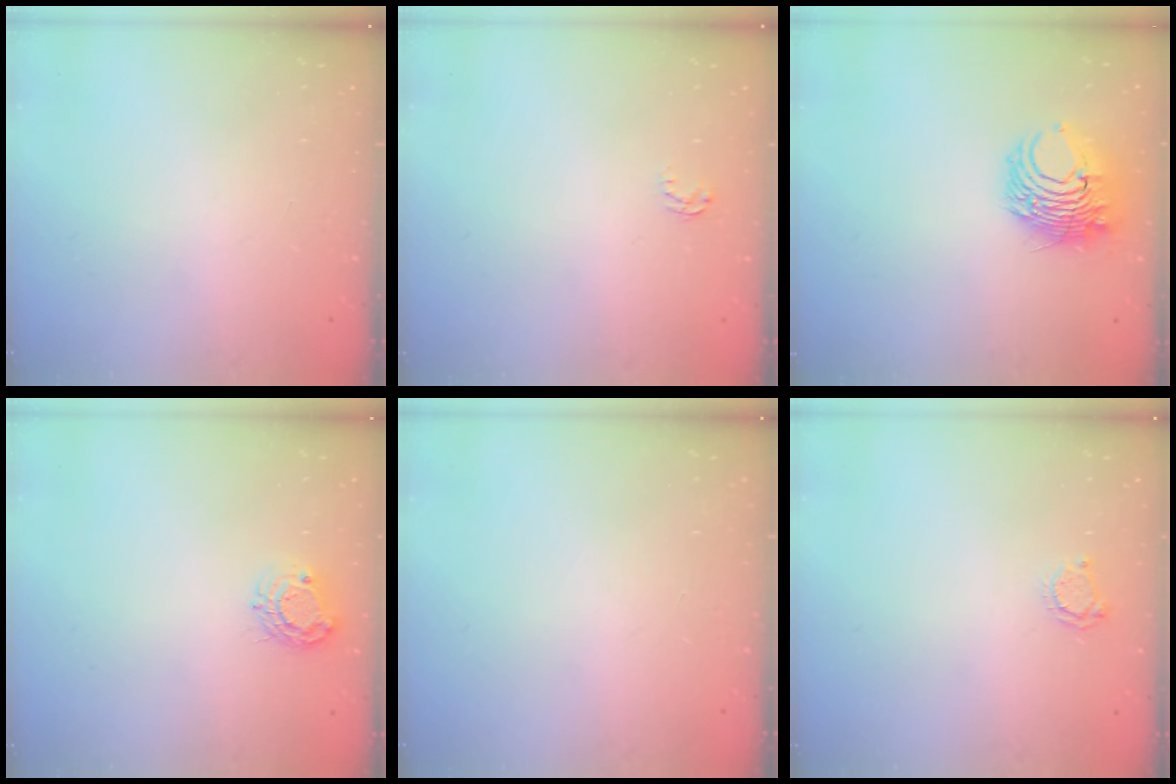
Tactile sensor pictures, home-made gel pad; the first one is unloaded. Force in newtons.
{"total": 2.6, "press": 2.6, "slide": 0.3}
{"total": 8.4, "press": 8.3, "slide": 1.2}
{"total": 6.9, "press": 6.9, "slide": 0.3}
{"total": 0.0}
{"total": 3.9, "press": 3.8, "slide": 0.5}